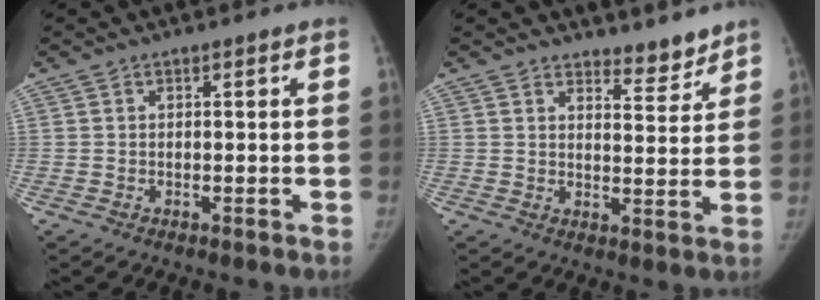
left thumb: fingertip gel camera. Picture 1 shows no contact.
{"total": 4.6, "force": [4.3, 1.4, 1.1], "torque": [0.005, -0.040, 0.066]}